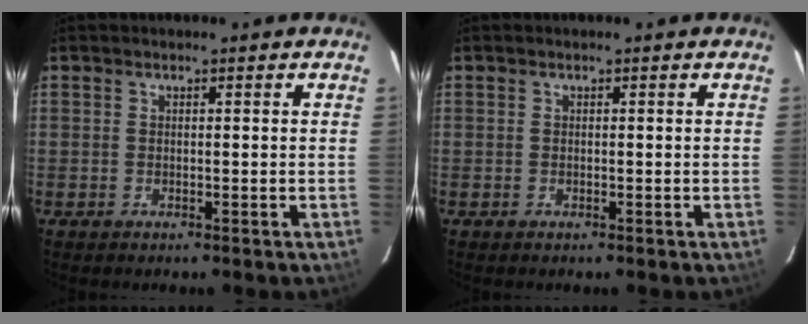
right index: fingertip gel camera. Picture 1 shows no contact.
{"total": 0.0}